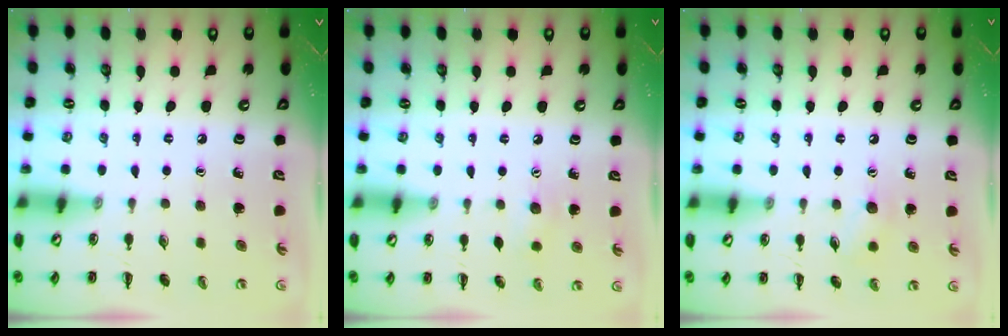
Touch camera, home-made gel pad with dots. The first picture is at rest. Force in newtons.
{"total": 5.8, "press": 5.7, "slide": 1.3}
{"total": 7.0, "press": 6.9, "slide": 1.4}